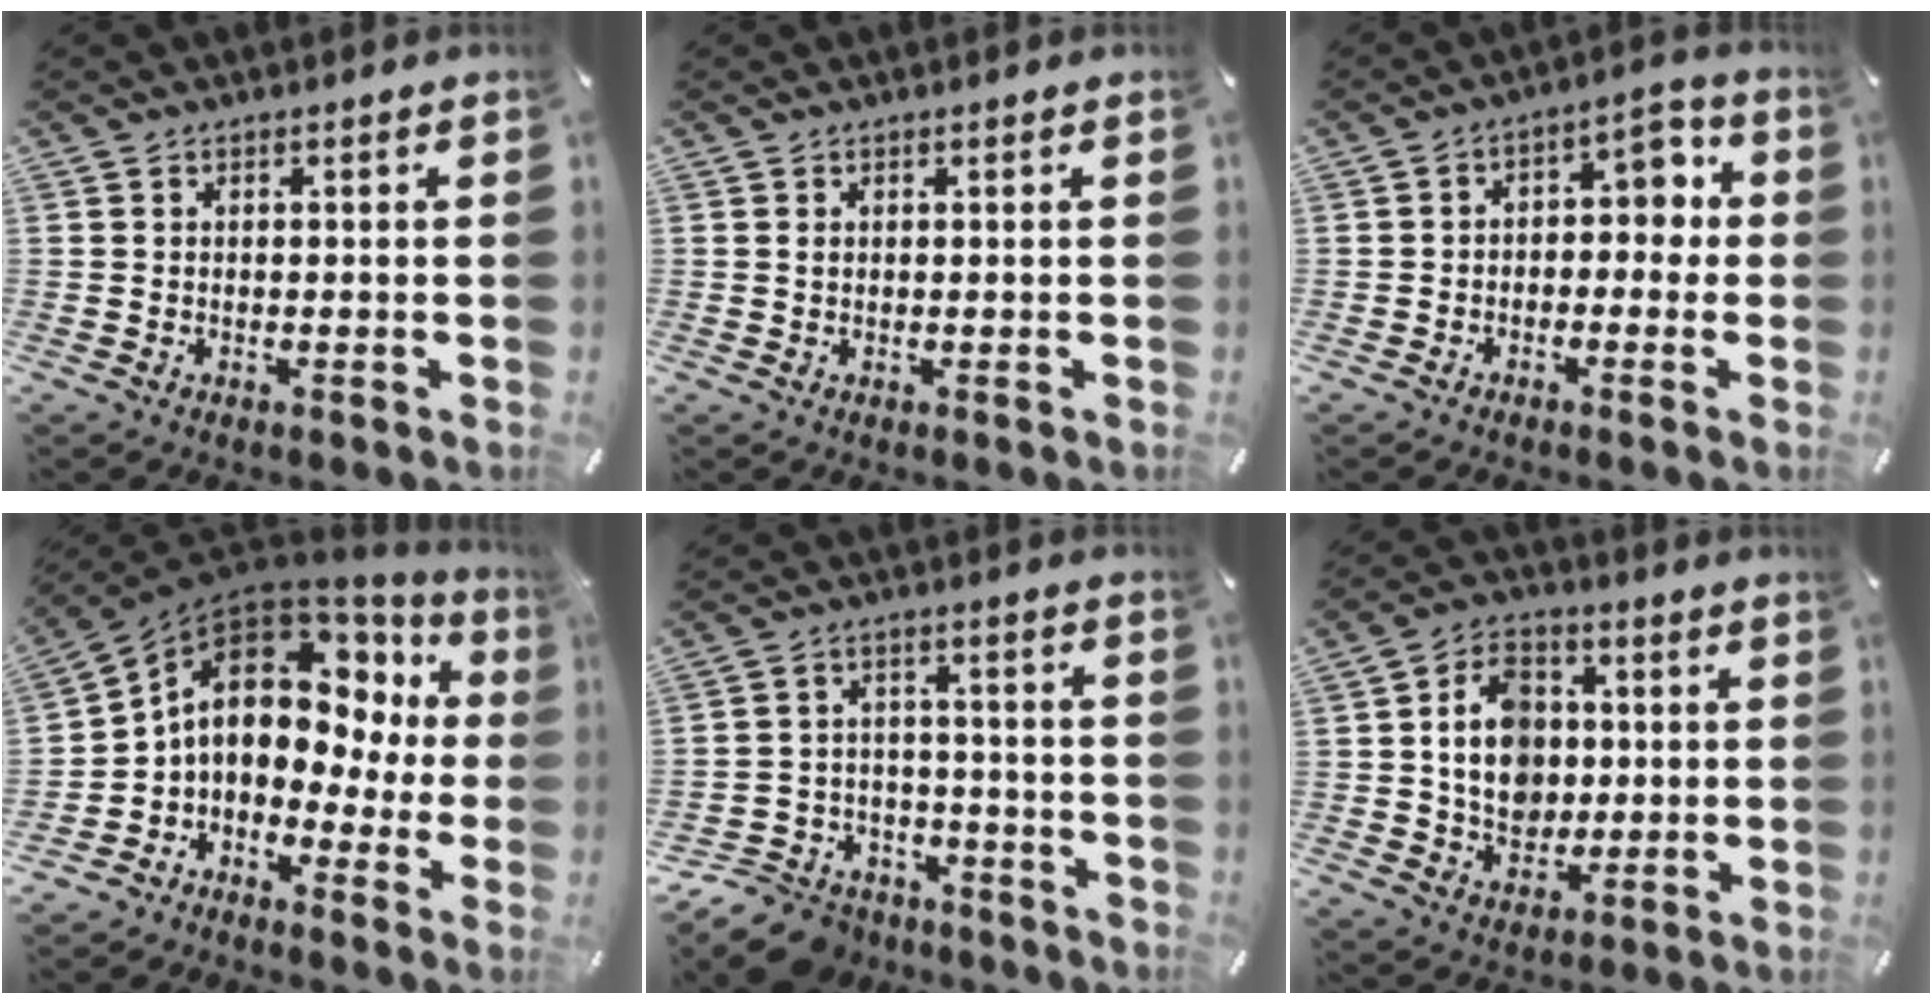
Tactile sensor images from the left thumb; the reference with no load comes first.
{"total": 0.5, "force": [0.1, 0.2, 0.5], "torque": [-0.010, -0.001, 0.002]}
{"total": 5.4, "force": [-0.5, 4.1, 3.5], "torque": [-0.045, 0.002, -0.019]}
{"total": 13.0, "force": [2.1, 9.2, 8.9], "torque": [-0.148, -0.012, 0.028]}
{"total": 11.2, "force": [-8.4, 6.5, 3.3], "torque": [-0.060, 0.056, -0.153]}
{"total": 12.0, "force": [0.6, 9.9, 6.7], "torque": [-0.119, 0.018, 0.015]}